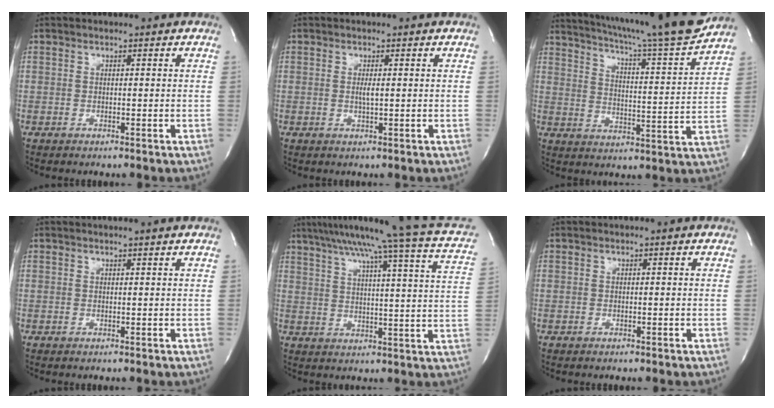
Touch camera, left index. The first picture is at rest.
{"total": 1.2, "force": [-0.2, 0.1, 1.2], "torque": [-0.028, -0.006, -0.004]}
{"total": 19.9, "force": [17.7, -0.7, 9.0], "torque": [-0.148, -0.045, 0.243]}
{"total": 0.6, "force": [0.5, -0.3, 0.2], "torque": [-0.009, -0.007, 0.011]}
{"total": 23.1, "force": [17.9, -0.9, 14.5], "torque": [-0.232, -0.012, 0.223]}
{"total": 0.0}